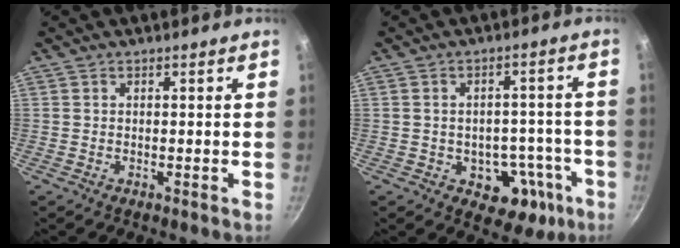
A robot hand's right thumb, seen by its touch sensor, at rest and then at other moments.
{"total": 10.9, "force": [-4.4, 8.0, 6.1], "torque": [-0.023, 0.040, -0.042]}